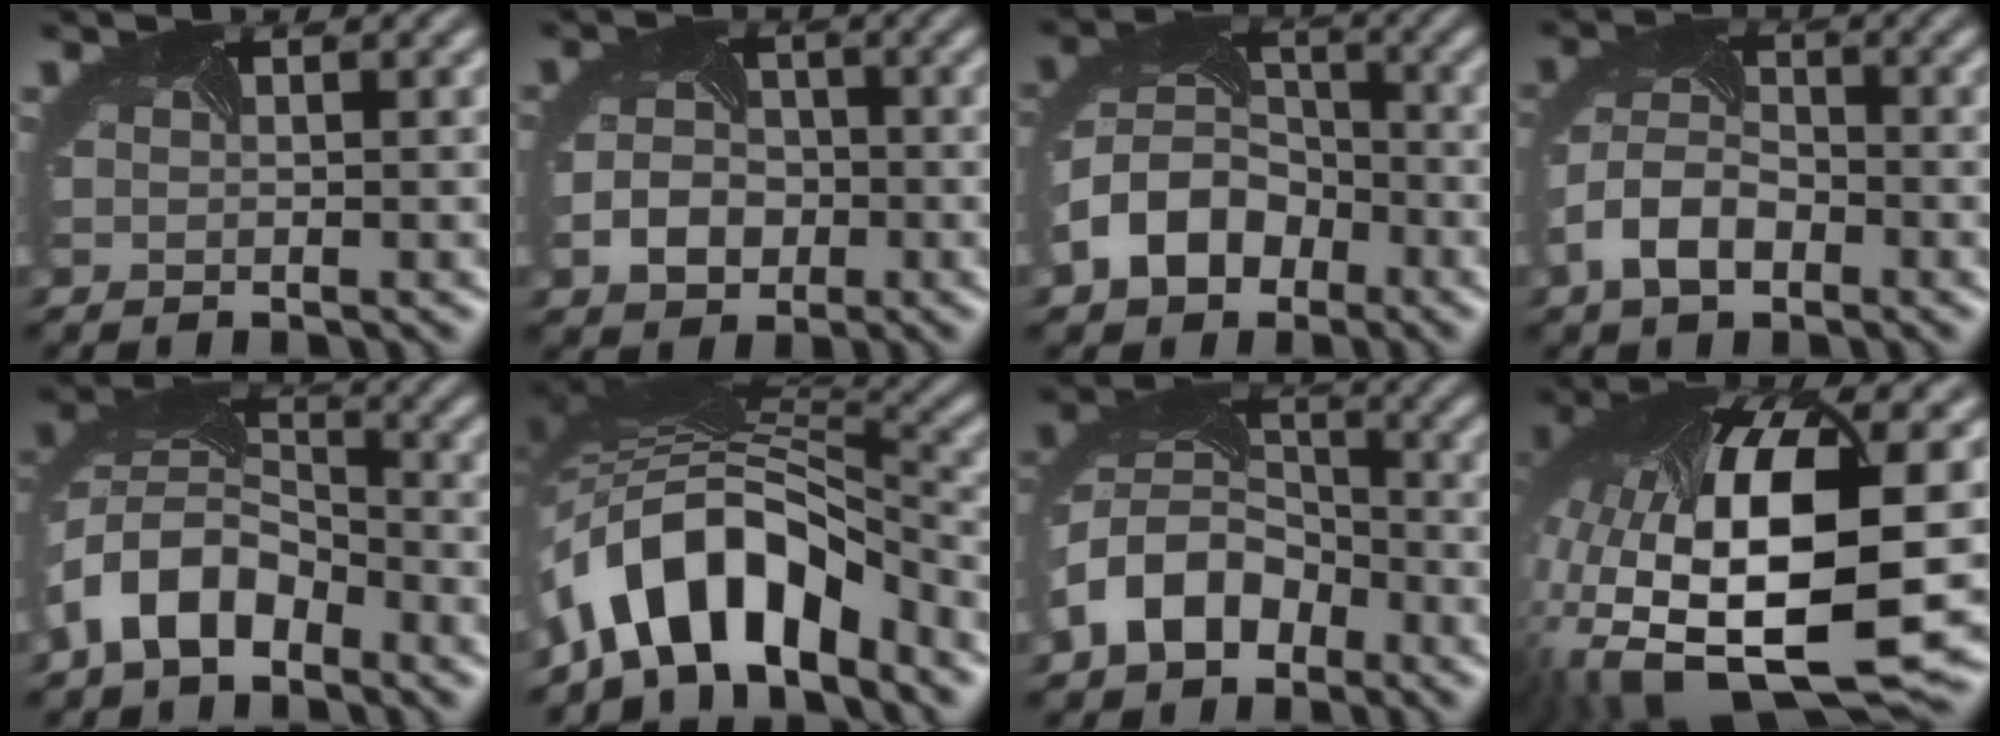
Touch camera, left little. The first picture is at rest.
{"total": 3.2, "force": [-1.2, 2.7, 1.2], "torque": [-0.028, -0.001, -0.028]}
{"total": 6.3, "force": [-2.9, 4.8, 2.8], "torque": [-0.063, 0.005, -0.068]}
{"total": 4.6, "force": [-2.4, 2.9, 2.6], "torque": [-0.060, 0.008, -0.057]}
{"total": 6.2, "force": [-3.1, 4.0, 3.6], "torque": [-0.083, 0.006, -0.075]}
{"total": 9.3, "force": [-4.6, 5.0, 6.3], "torque": [-0.106, 0.012, -0.087]}
{"total": 6.6, "force": [-3.1, 4.8, 3.3], "torque": [-0.076, 0.005, -0.074]}
{"total": 18.0, "force": [-0.8, 9.1, 15.4], "torque": [-0.324, -0.055, 0.003]}